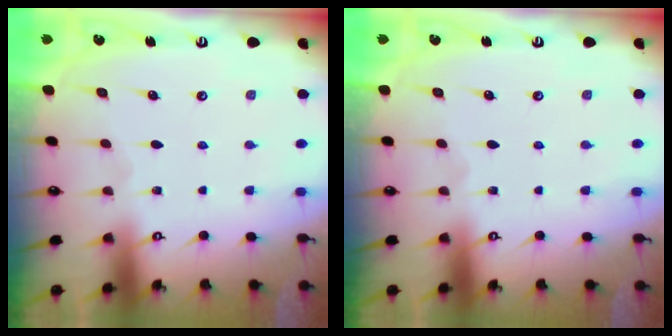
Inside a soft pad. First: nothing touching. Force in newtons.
{"total": 0.0}